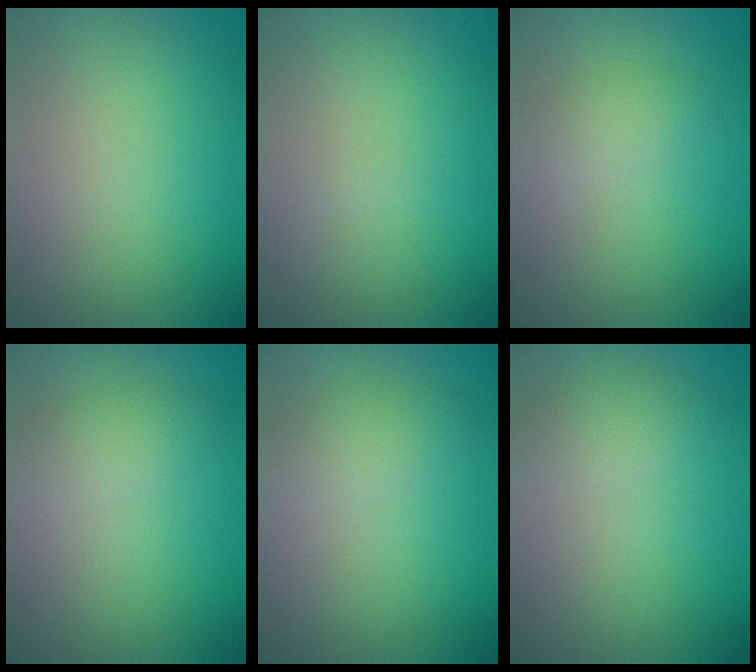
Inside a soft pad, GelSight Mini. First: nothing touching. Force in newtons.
{"total": 0.0}
{"total": 1.8, "press": 1.8, "slide": 0.1}
{"total": 2.1, "press": 2.1, "slide": 0.1}
{"total": 2.1, "press": 2.1, "slide": 0.1}
{"total": 1.9, "press": 1.9, "slide": 0.1}